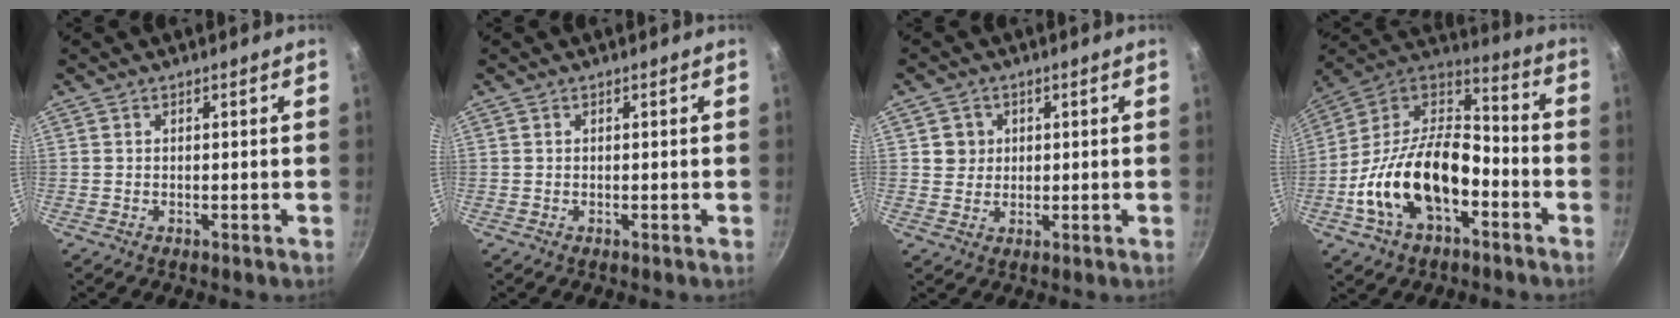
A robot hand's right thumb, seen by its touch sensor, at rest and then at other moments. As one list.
[{"total": 0.0}, {"total": 3.6, "force": [0.9, 3.5, 0.6], "torque": [0.015, 0.006, 0.014]}, {"total": 22.0, "force": [-6.9, 12.5, 16.7], "torque": [-0.283, 0.059, -0.137]}]